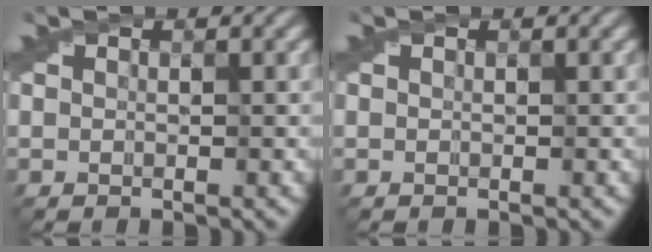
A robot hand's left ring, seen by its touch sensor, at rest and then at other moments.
{"total": 0.0}